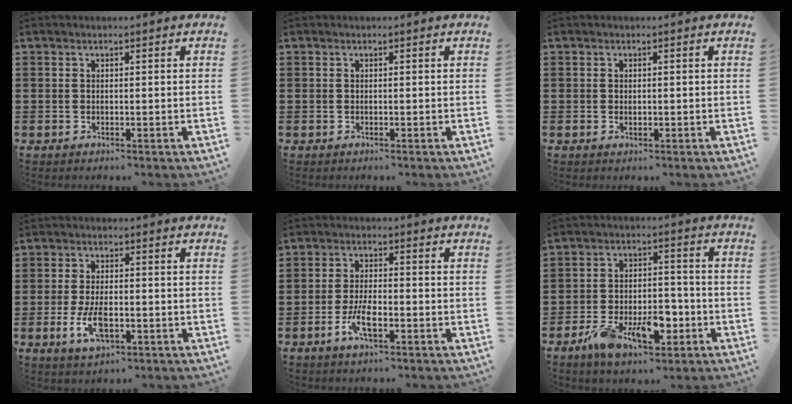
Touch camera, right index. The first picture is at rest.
{"total": 0.0}
{"total": 0.6, "force": [0.0, 0.3, 0.5], "torque": [-0.010, 0.001, -0.001]}
{"total": 5.8, "force": [-1.7, 2.6, 4.8], "torque": [-0.108, -0.004, -0.035]}
{"total": 5.2, "force": [-2.4, 1.8, 4.2], "torque": [-0.089, 0.000, -0.047]}
{"total": 10.2, "force": [-4.5, 5.1, 7.6], "torque": [-0.125, 0.004, -0.076]}